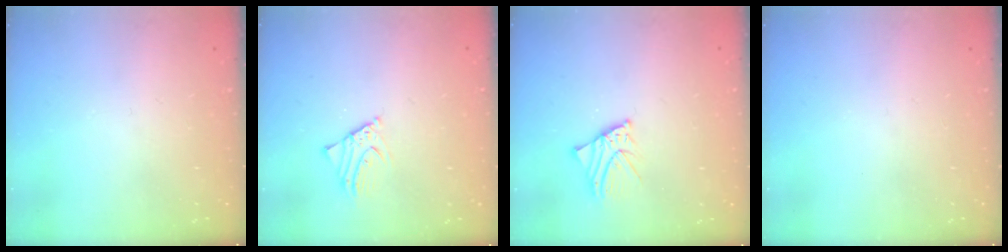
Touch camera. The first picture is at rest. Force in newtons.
{"total": 2.1, "press": 2.1, "slide": 0.1}
{"total": 2.7, "press": 2.7, "slide": 0.4}
{"total": 0.0}